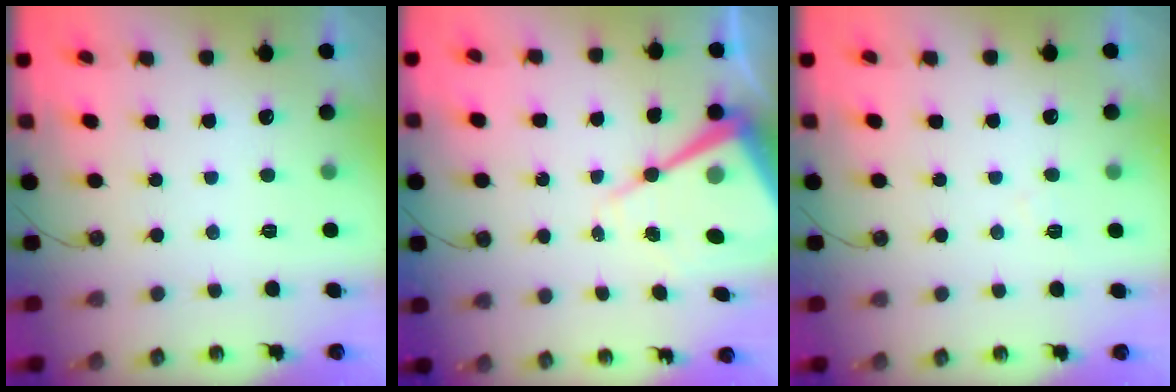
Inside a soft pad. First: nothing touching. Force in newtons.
{"total": 14.8, "press": 14.7, "slide": 1.6}
{"total": 3.4, "press": 3.4, "slide": 0.6}